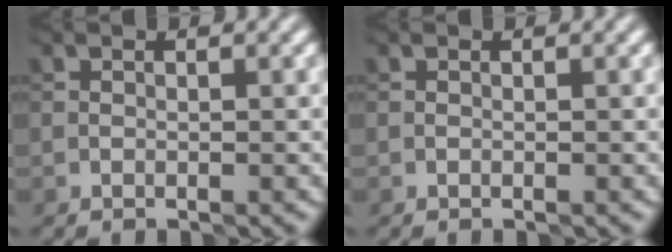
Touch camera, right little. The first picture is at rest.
{"total": 0.0}